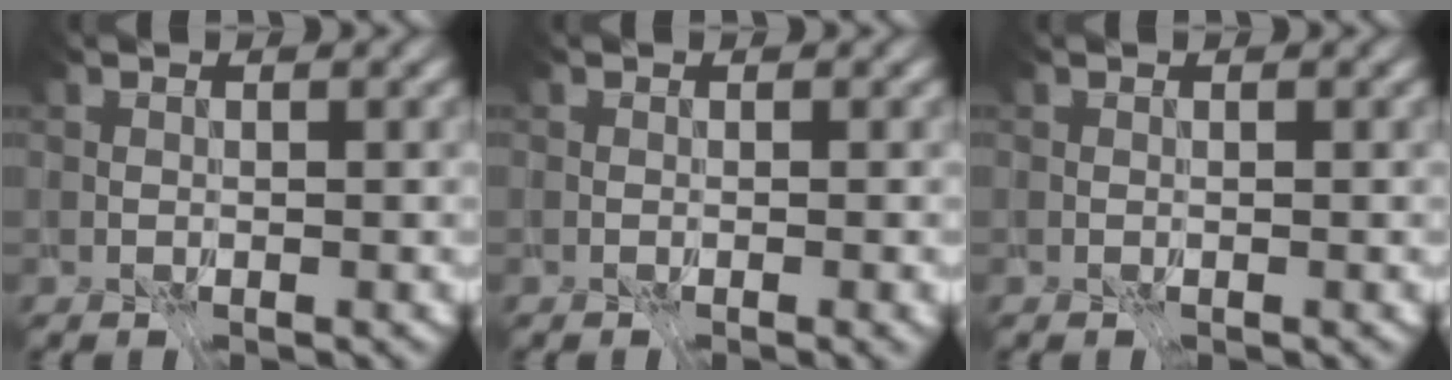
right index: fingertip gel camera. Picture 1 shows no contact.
{"total": 0.9, "force": [-0.5, 0.0, 0.7], "torque": [0.006, -0.007, -0.007]}
{"total": 0.0}